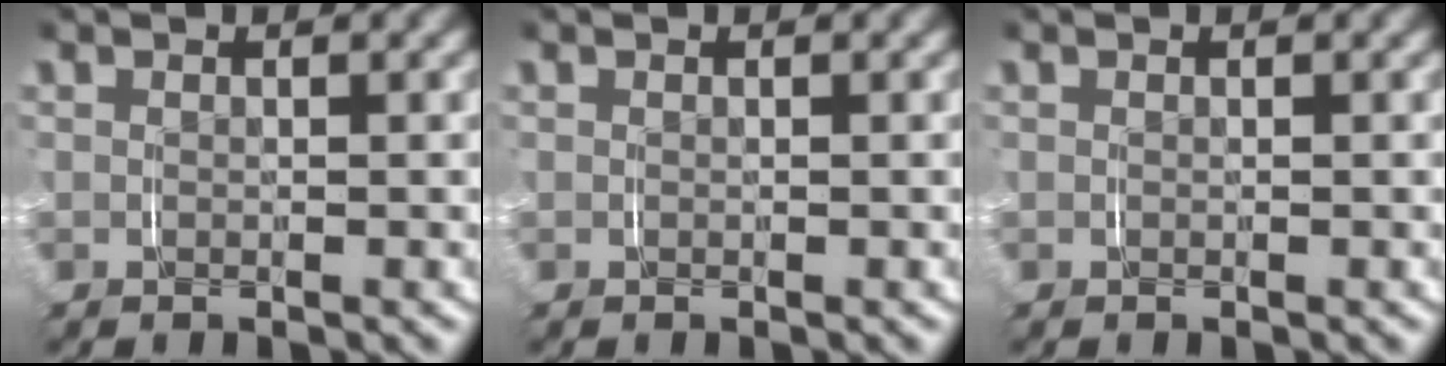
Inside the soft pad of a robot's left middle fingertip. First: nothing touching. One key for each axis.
{"total": 0.0}
{"total": 0.0}